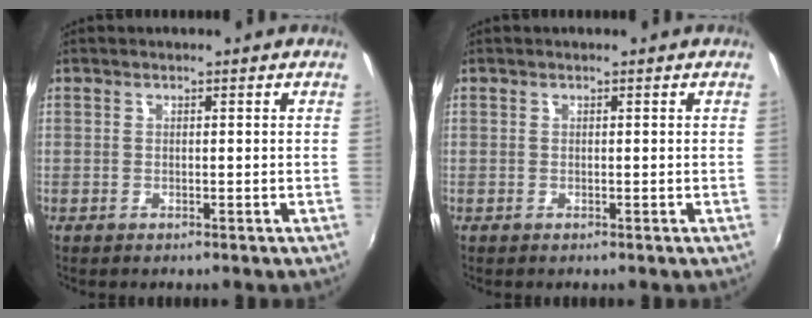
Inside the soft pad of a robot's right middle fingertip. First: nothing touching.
{"total": 0.0}